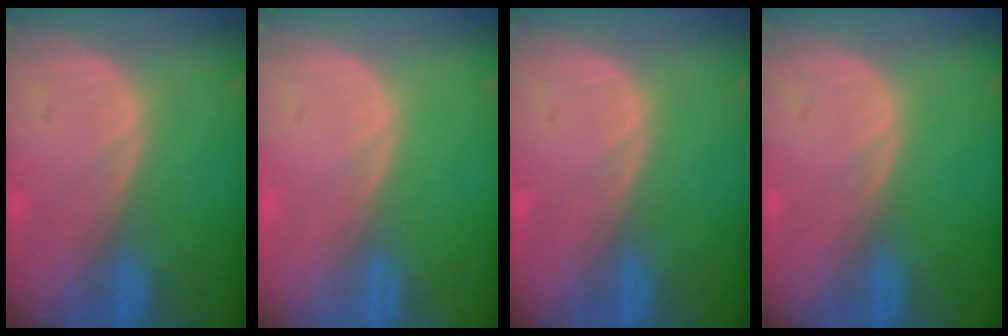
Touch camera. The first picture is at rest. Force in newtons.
{"total": 0.0}
{"total": 0.0}
{"total": 0.0}